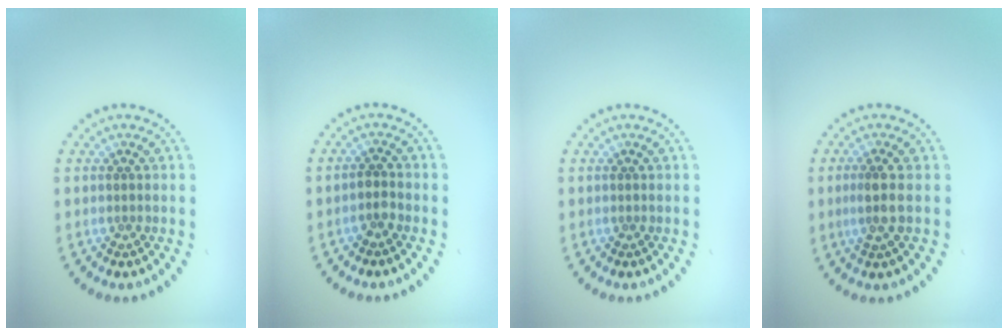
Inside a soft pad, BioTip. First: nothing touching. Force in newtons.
{"total": 1.3, "press": 1.1, "slide": 0.7}
{"total": 0.0}
{"total": 2.2, "press": 1.8, "slide": 1.2}